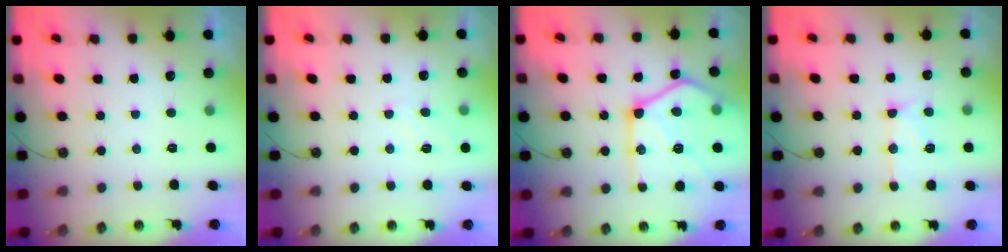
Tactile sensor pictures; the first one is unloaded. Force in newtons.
{"total": 4.5, "press": 4.5, "slide": 0.5}
{"total": 24.2, "press": 24.1, "slide": 1.8}
{"total": 11.8, "press": 11.7, "slide": 1.1}